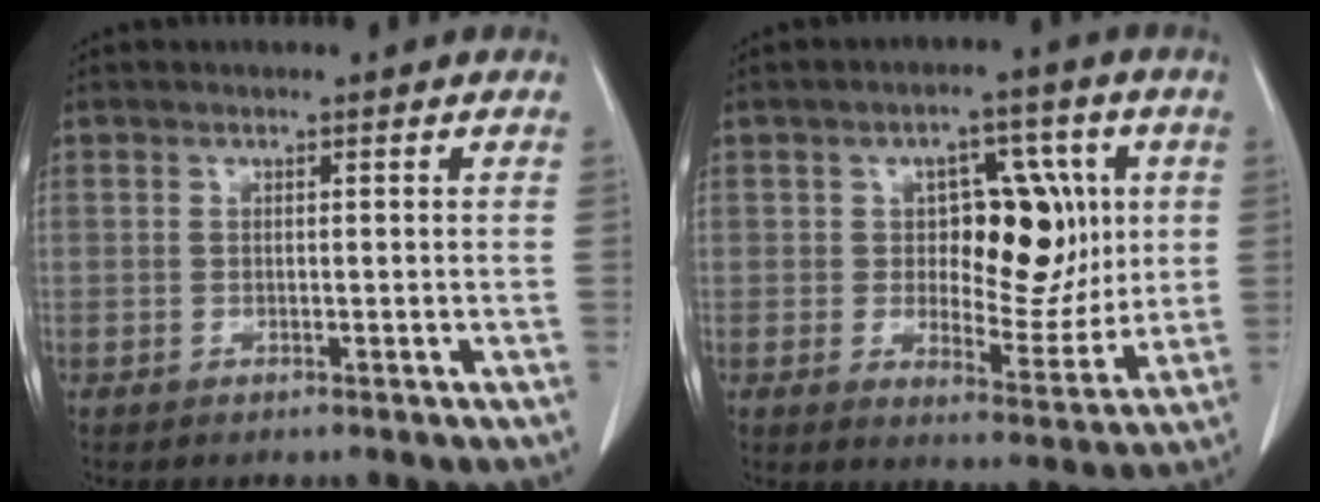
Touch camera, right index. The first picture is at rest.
{"total": 12.5, "force": [2.2, 6.5, 10.5], "torque": [-0.135, 0.020, 0.042]}